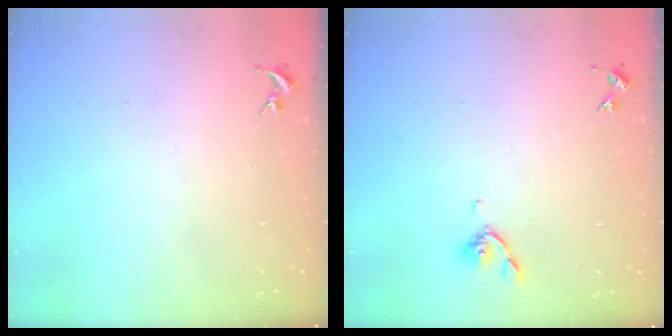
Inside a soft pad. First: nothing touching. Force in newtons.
{"total": 5.8, "press": 5.6, "slide": 1.4}